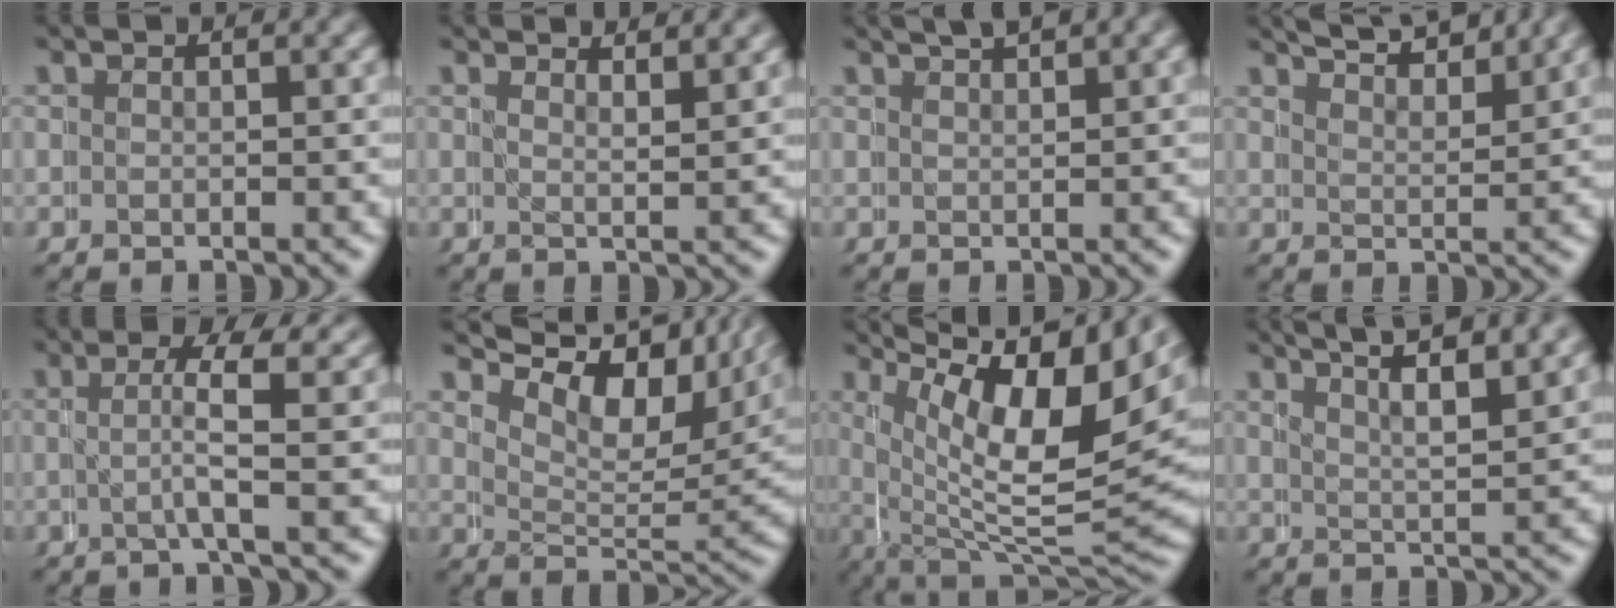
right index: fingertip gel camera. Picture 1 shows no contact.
{"total": 2.1, "force": [2.0, -0.3, 0.1], "torque": [-0.017, -0.013, 0.033]}
{"total": 2.7, "force": [2.4, 0.4, 1.1], "torque": [-0.010, 0.005, 0.037]}
{"total": 6.2, "force": [5.6, 1.4, 2.4], "torque": [-0.038, 0.007, 0.084]}
{"total": 2.6, "force": [1.1, 0.0, 2.4], "torque": [-0.050, -0.003, 0.011]}
{"total": 10.5, "force": [7.0, 4.9, 6.1], "torque": [-0.076, 0.026, 0.087]}
{"total": 16.1, "force": [5.7, 7.7, 12.9], "torque": [-0.189, 0.002, 0.084]}
{"total": 6.3, "force": [4.9, 1.5, 3.6], "torque": [-0.052, 0.014, 0.066]}